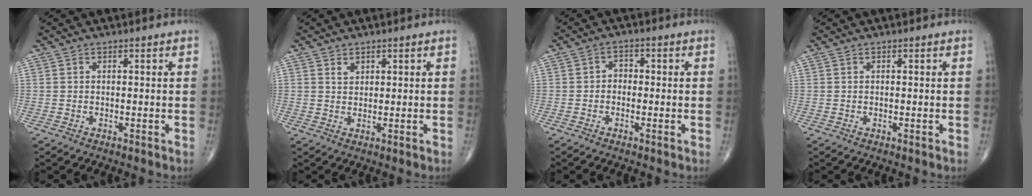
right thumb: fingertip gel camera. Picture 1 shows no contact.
{"total": 1.7, "force": [1.0, 1.1, 0.7], "torque": [-0.003, -0.007, 0.018]}
{"total": 2.3, "force": [-0.5, 1.9, 1.2], "torque": [0.000, 0.011, -0.018]}
{"total": 0.0}